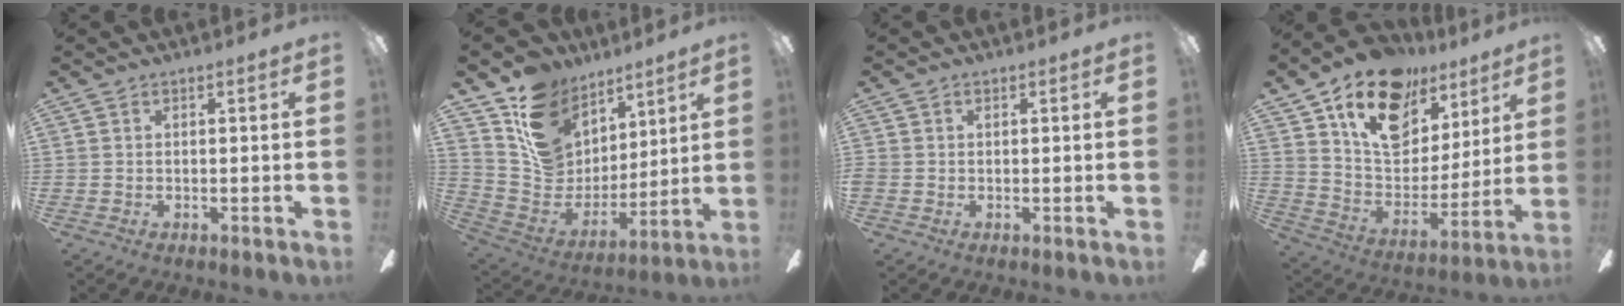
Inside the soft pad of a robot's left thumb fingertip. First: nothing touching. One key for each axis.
{"total": 16.0, "fx": 9.4, "fy": 11.7, "fz": 5.5, "tx": -0.117, "ty": -0.057, "tz": 0.189}
{"total": 0.6, "fx": -0.1, "fy": 0.6, "fz": 0.1, "tx": -0.001, "ty": 0.005, "tz": -0.004}
{"total": 20.5, "fx": 12.6, "fy": 12.7, "fz": 10.0, "tx": -0.161, "ty": -0.068, "tz": 0.229}